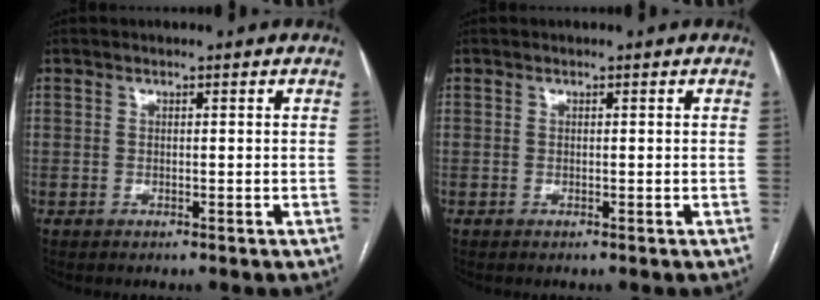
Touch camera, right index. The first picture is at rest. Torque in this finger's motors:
{"motor_torque": [0.00, 0.00, -0.02, 0.01]}